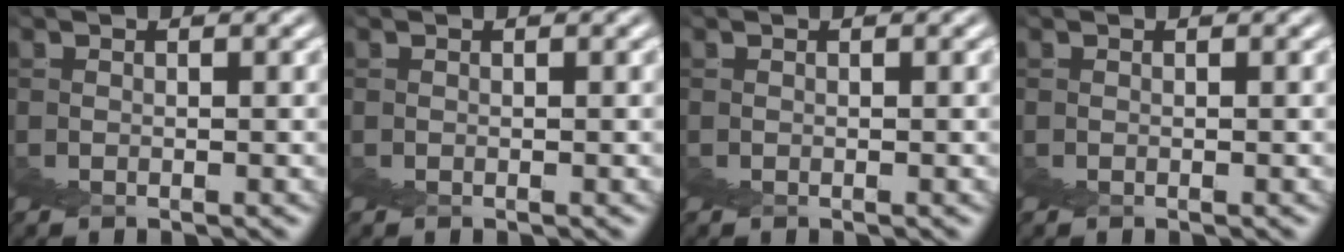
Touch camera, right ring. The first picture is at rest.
{"total": 0.0}
{"total": 0.0}
{"total": 0.0}